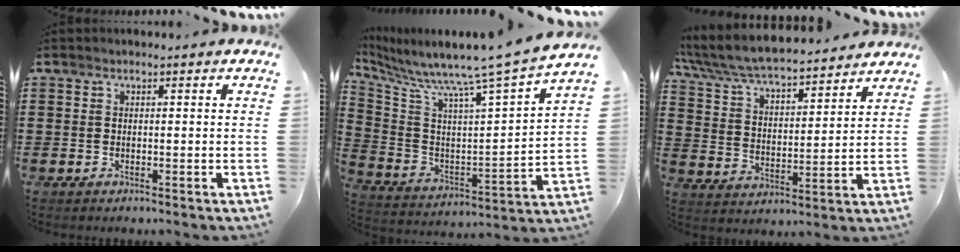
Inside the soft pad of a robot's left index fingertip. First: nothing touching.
{"total": 8.8, "force": [8.0, -1.2, 3.5], "torque": [-0.096, -0.082, 0.117]}
{"total": 6.6, "force": [6.2, 0.5, 2.2], "torque": [-0.069, -0.042, 0.103]}